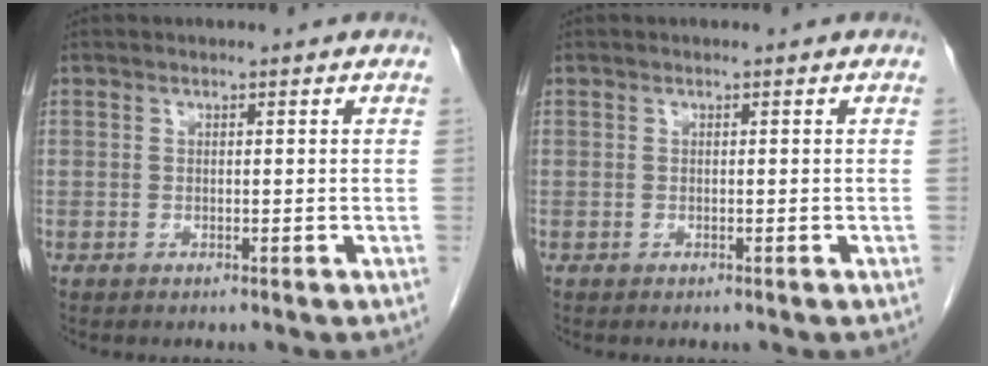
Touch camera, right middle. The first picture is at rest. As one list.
[{"total": 0.0}]